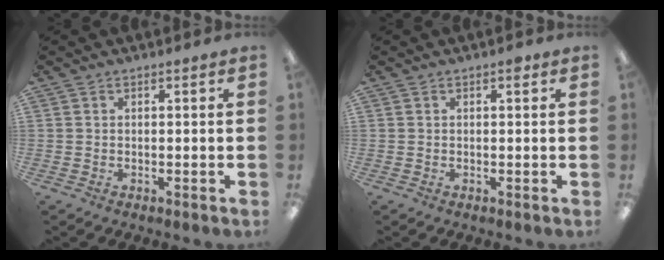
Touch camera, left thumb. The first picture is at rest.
{"total": 0.9, "force": [0.4, 0.3, 0.8], "torque": [-0.010, 0.000, 0.005]}